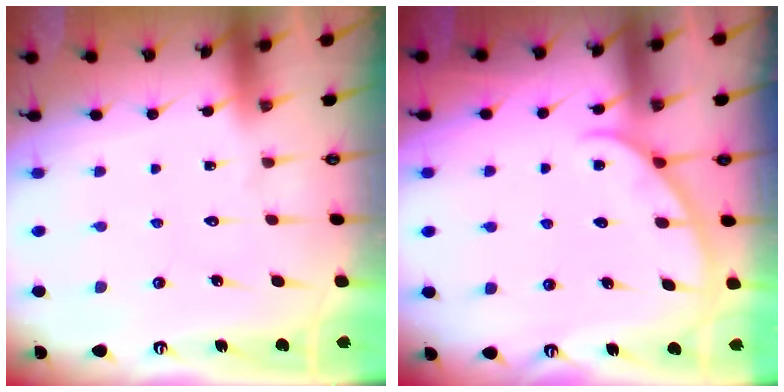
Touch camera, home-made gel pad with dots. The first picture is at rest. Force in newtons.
{"total": 2.8, "press": 2.8, "slide": 0.3}